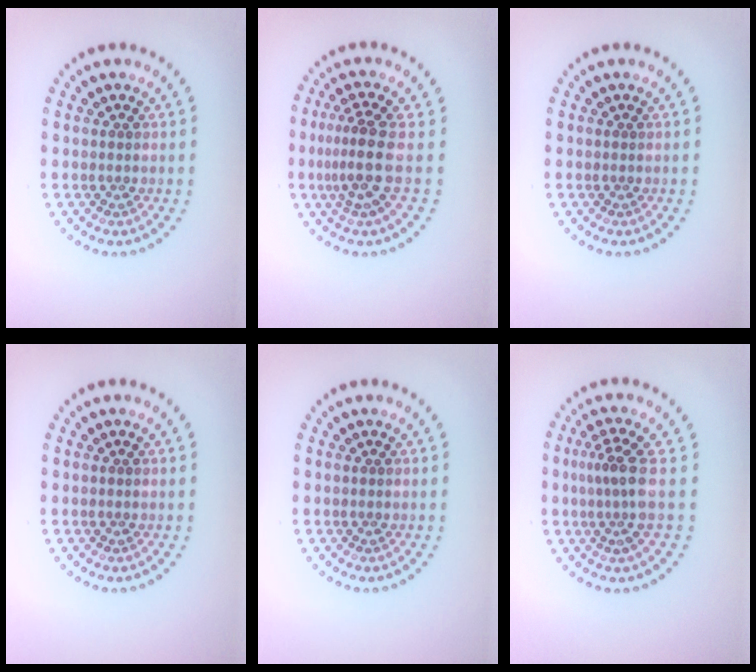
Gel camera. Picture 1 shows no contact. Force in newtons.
{"total": 3.4, "press": 2.5, "slide": 2.3}
{"total": 0.0}
{"total": 0.0}
{"total": 0.0}
{"total": 3.0, "press": 2.2, "slide": 2.1}